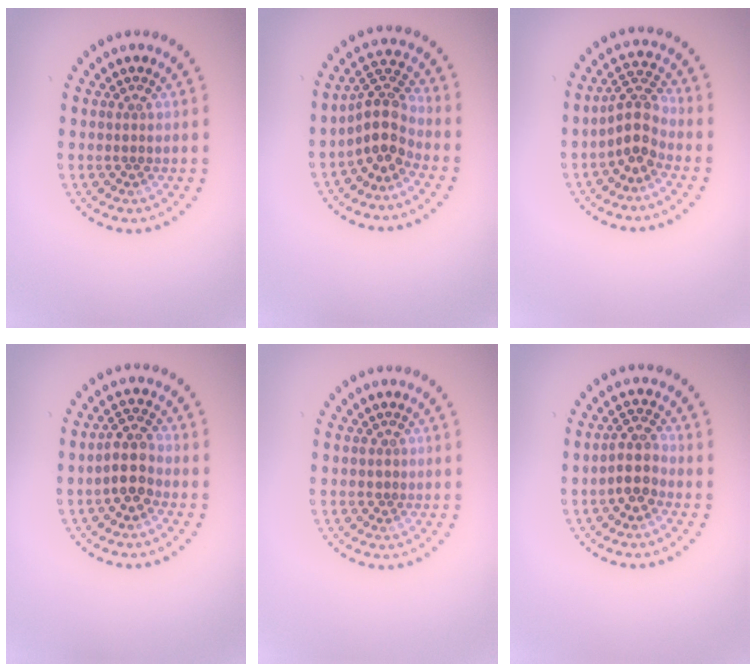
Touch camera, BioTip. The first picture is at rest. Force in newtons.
{"total": 3.9, "press": 2.9, "slide": 2.6}
{"total": 3.2, "press": 2.7, "slide": 1.7}
{"total": 2.8, "press": 2.4, "slide": 1.5}
{"total": 0.5, "press": 0.2, "slide": 0.5}
{"total": 2.7, "press": 2.3, "slide": 1.5}